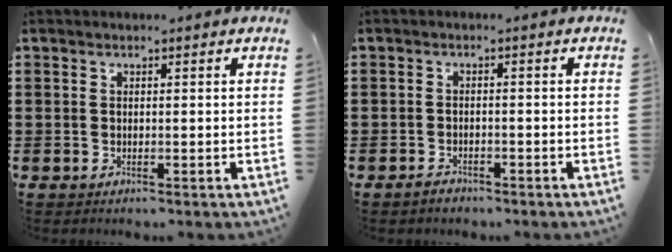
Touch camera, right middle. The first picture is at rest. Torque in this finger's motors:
{"motor_torque": [0.73, -0.32, 0.11, 0.10]}